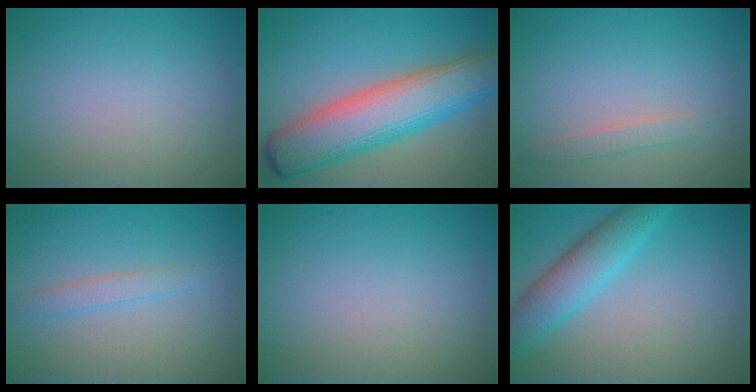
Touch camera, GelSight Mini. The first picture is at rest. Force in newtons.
{"total": 10.0, "press": 10.0, "slide": 0.6}
{"total": 1.3, "press": 1.3, "slide": 0.1}
{"total": 1.6, "press": 1.6, "slide": 0.1}
{"total": 0.0}
{"total": 4.9, "press": 4.9, "slide": 0.2}